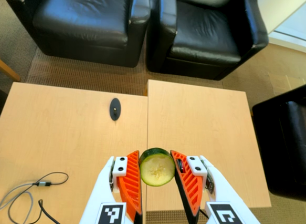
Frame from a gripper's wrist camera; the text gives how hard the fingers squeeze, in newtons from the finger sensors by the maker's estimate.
{"total": 10.0, "left": 9.7, "right": 10.3}